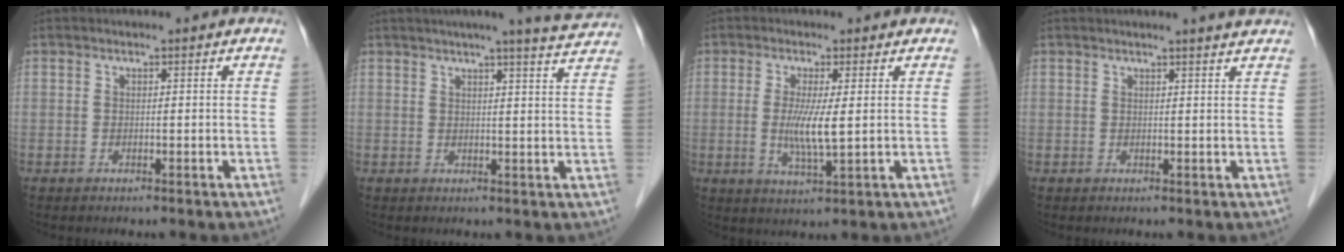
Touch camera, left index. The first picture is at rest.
{"total": 9.1, "force": [8.2, -0.6, 4.0], "torque": [-0.053, -0.001, 0.083]}
{"total": 5.2, "force": [0.2, 0.2, 5.2], "torque": [-0.110, -0.014, 0.005]}
{"total": 4.0, "force": [3.5, -0.5, 1.7], "torque": [-0.025, 0.003, 0.033]}